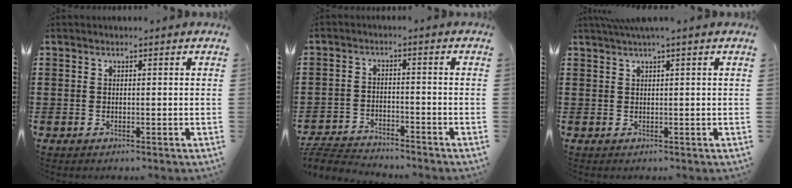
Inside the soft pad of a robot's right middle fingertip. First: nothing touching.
{"total": 4.0, "force": [-3.9, 0.5, 0.4], "torque": [-0.024, -0.003, -0.088]}
{"total": 1.4, "force": [0.9, -0.3, 1.0], "torque": [-0.022, -0.003, 0.017]}